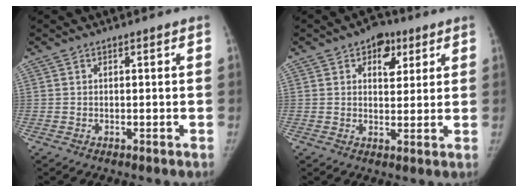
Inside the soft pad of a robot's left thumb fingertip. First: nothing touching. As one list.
[{"total": 6.8, "force": [3.3, 4.5, 3.9], "torque": [-0.019, -0.010, 0.043]}]